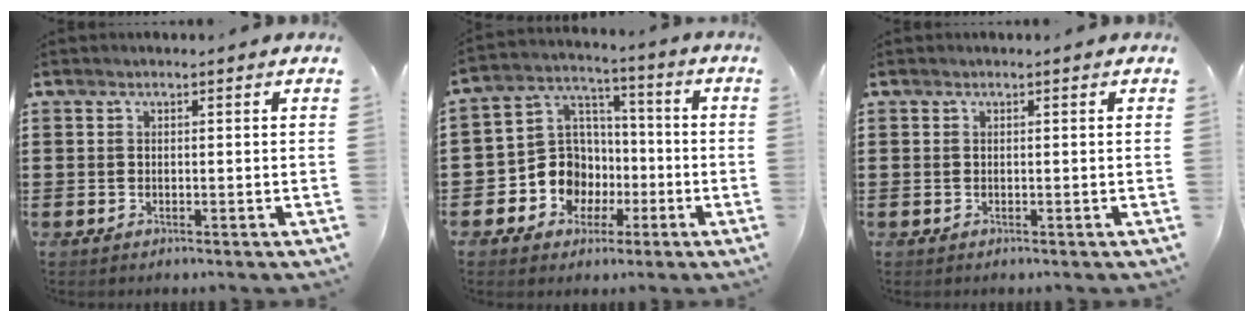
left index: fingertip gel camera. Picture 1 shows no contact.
{"total": 10.4, "force": [-2.6, 9.5, 3.2], "torque": [-0.112, 0.005, -0.042]}
{"total": 0.0}